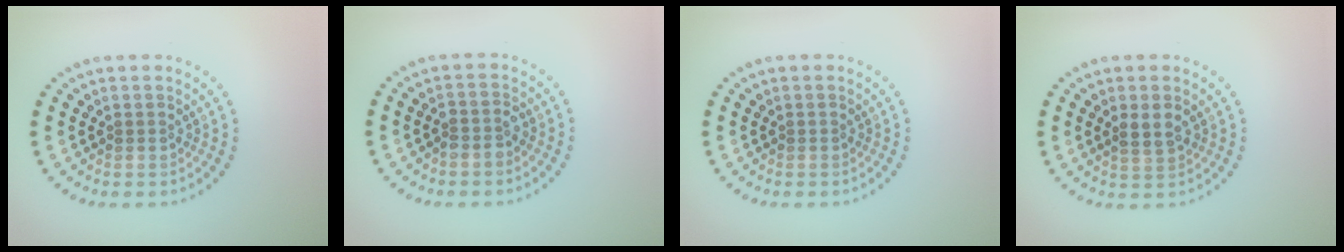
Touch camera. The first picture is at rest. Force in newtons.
{"total": 1.6, "press": 1.5, "slide": 0.7}
{"total": 0.0}
{"total": 1.9, "press": 1.8, "slide": 0.6}